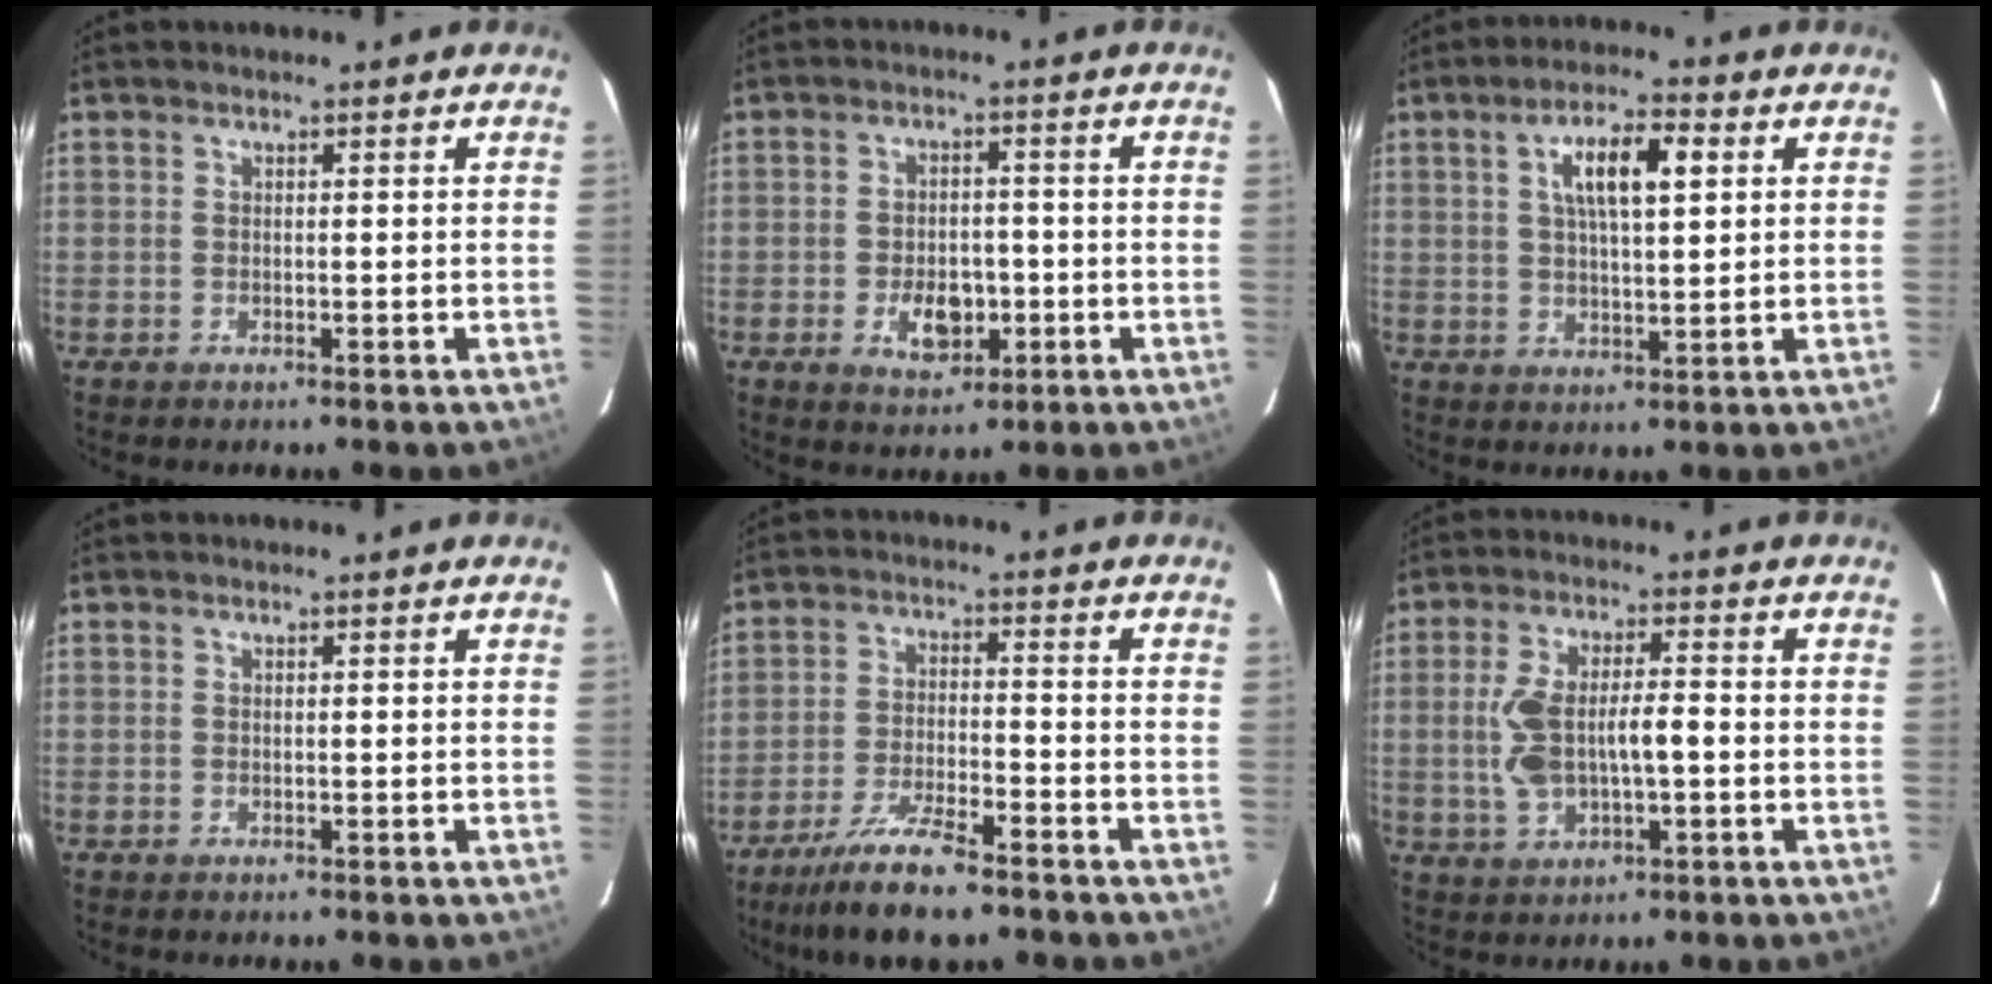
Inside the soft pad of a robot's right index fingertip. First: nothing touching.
{"total": 6.0, "force": [-1.9, 3.6, 4.5], "torque": [-0.072, 0.002, -0.023]}
{"total": 8.3, "force": [2.6, 2.2, 7.6], "torque": [-0.139, 0.015, 0.046]}
{"total": 0.0}
{"total": 9.8, "force": [-7.4, 1.0, 6.3], "torque": [-0.118, -0.026, -0.132]}
{"total": 8.9, "force": [-0.7, 3.2, 8.3], "torque": [-0.175, 0.017, -0.005]}